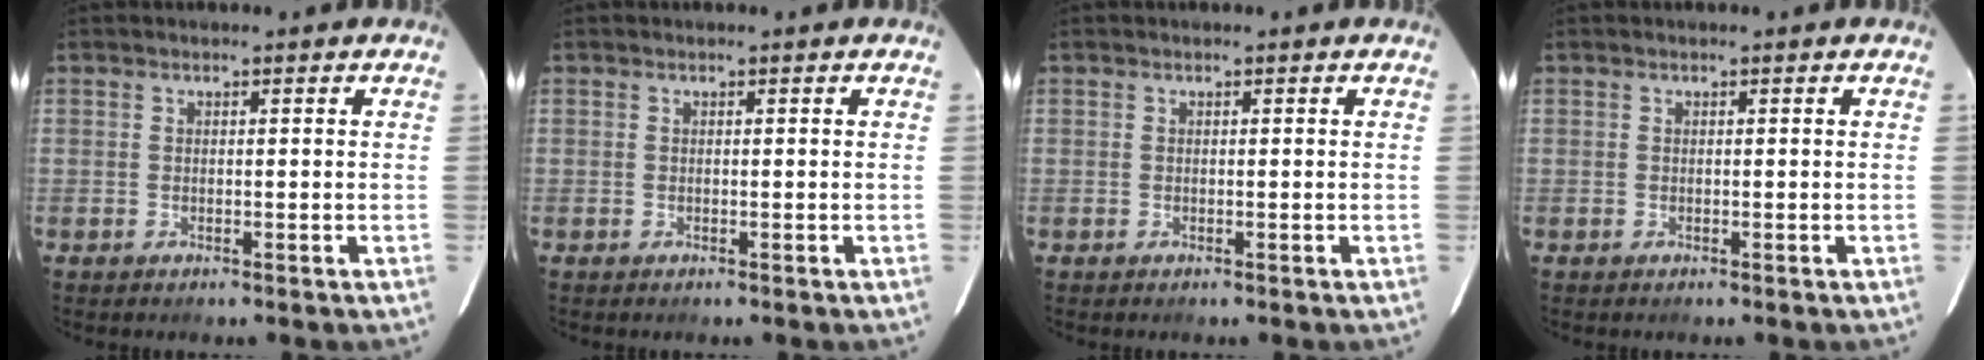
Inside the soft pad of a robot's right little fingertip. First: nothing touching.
{"total": 0.0}
{"total": 0.0}
{"total": 0.0}